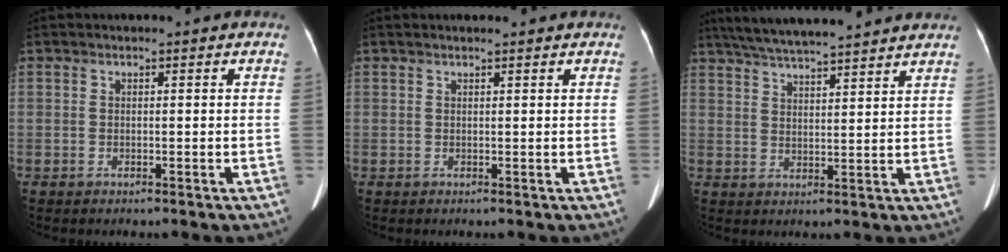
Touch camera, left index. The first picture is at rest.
{"total": 2.2, "force": [2.0, 0.1, 1.0], "torque": [-0.012, 0.020, 0.027]}
{"total": 15.5, "force": [13.8, 0.9, 7.0], "torque": [-0.124, 0.036, 0.202]}